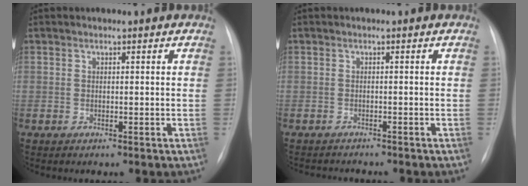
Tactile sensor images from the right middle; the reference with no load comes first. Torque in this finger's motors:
{"motor_torque": [0.00, -0.01, -0.01, 0.00]}